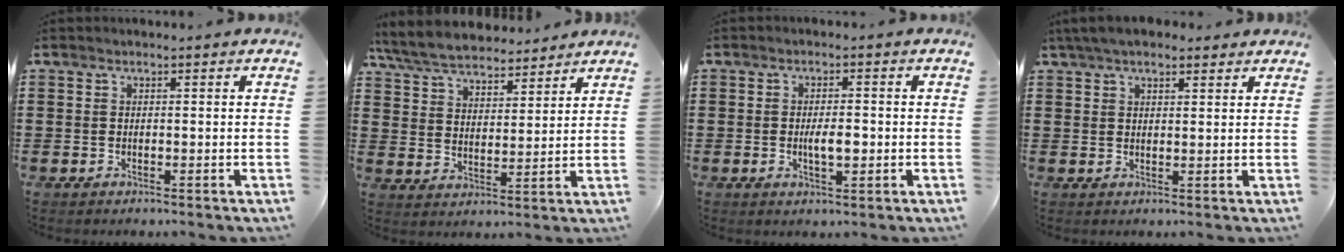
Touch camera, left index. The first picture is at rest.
{"total": 6.8, "force": [6.3, 1.5, 2.0], "torque": [-0.066, -0.023, 0.114]}
{"total": 3.4, "force": [-0.3, 1.2, 3.2], "torque": [-0.050, -0.002, -0.007]}
{"total": 4.3, "force": [3.4, 1.3, 2.2], "torque": [-0.051, 0.004, 0.064]}